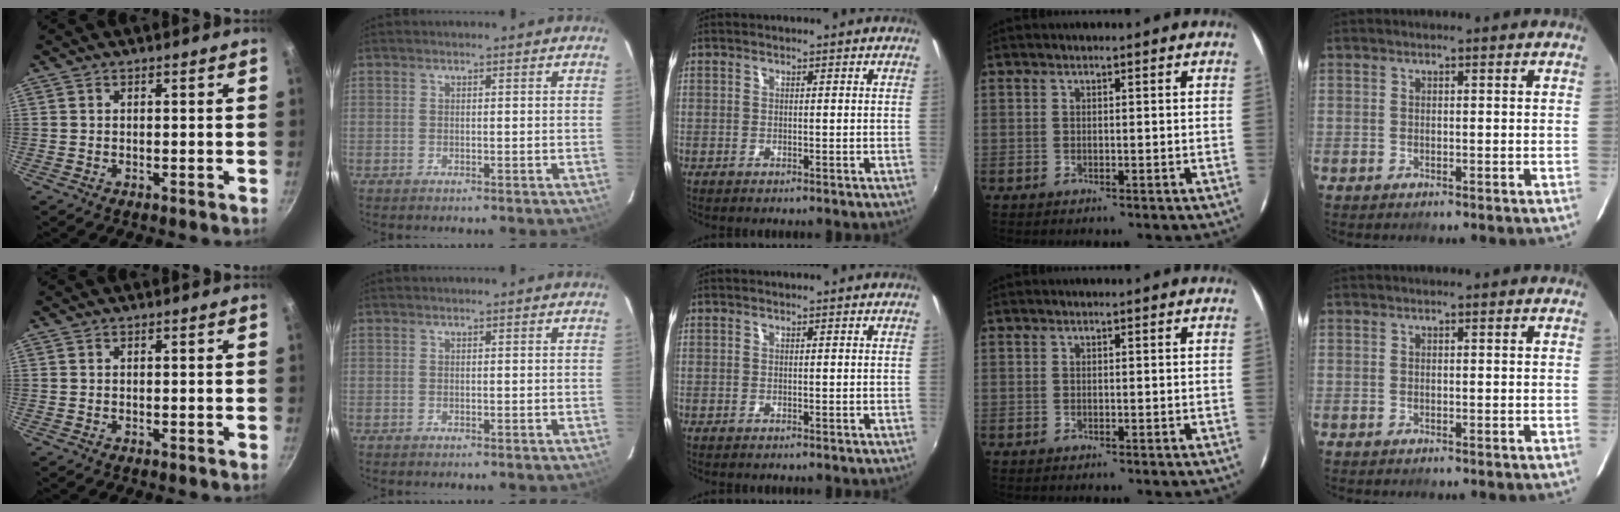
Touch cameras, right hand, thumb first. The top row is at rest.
{}